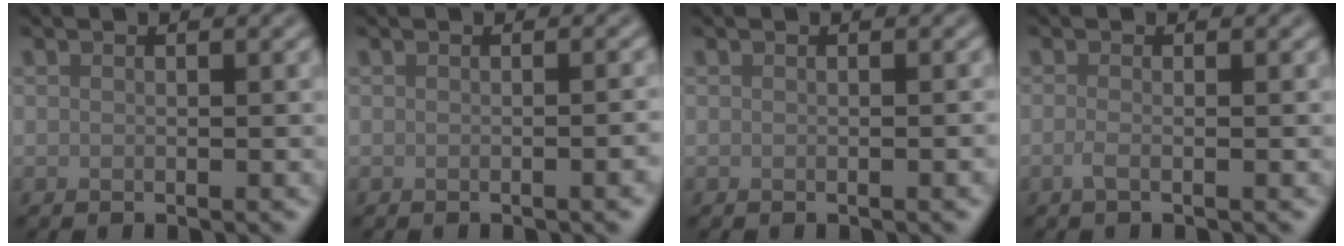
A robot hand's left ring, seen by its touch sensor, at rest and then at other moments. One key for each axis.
{"total": 1.8, "fx": -0.4, "fy": 0.4, "fz": 1.7, "tx": -0.013, "ty": 0.001, "tz": -0.005}
{"total": 0.7, "fx": -0.2, "fy": 0.1, "fz": 0.6, "tx": -0.005, "ty": 0.002, "tz": -0.002}
{"total": 1.2, "fx": -0.4, "fy": 0.4, "fz": 1.0, "tx": -0.020, "ty": -0.004, "tz": -0.011}